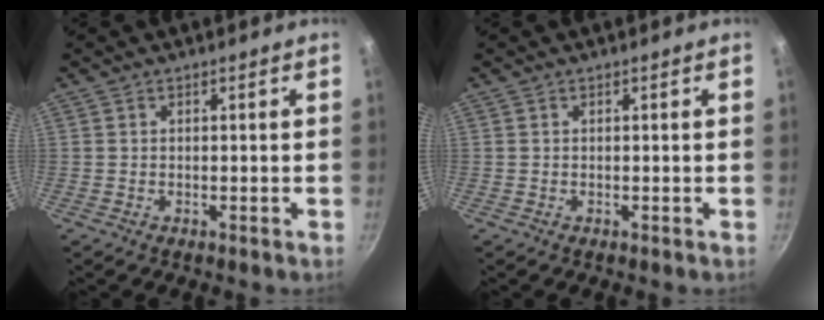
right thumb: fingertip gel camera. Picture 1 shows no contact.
{"total": 0.0}